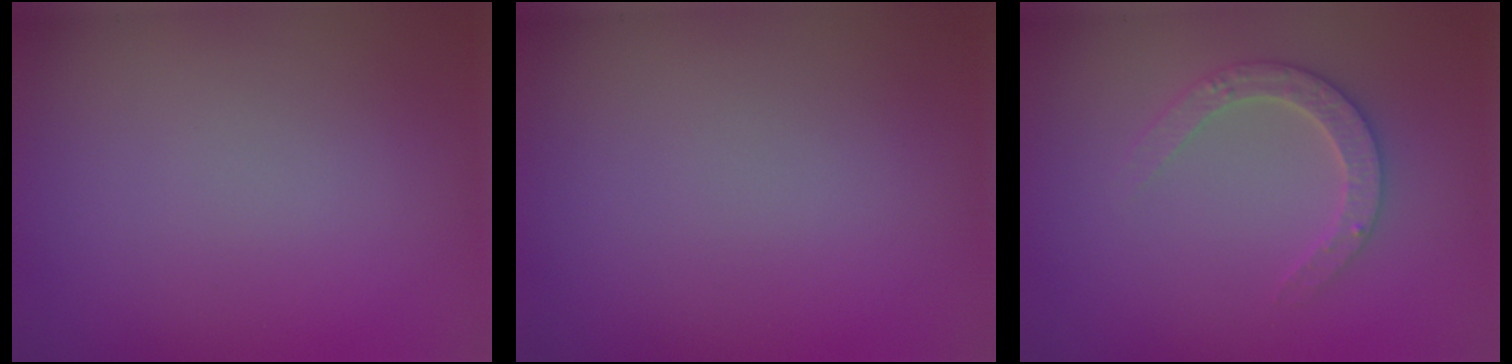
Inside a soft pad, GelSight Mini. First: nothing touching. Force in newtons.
{"total": 0.0}
{"total": 2.7, "press": 2.6, "slide": 0.5}